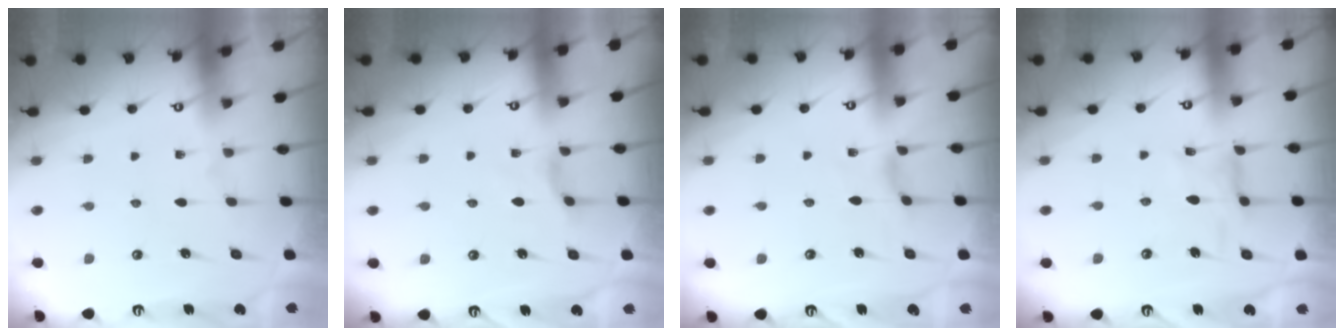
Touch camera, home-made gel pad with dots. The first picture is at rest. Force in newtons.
{"total": 2.0, "press": 2.0, "slide": 0.3}
{"total": 2.0, "press": 2.0, "slide": 0.3}
{"total": 2.4, "press": 2.3, "slide": 0.3}